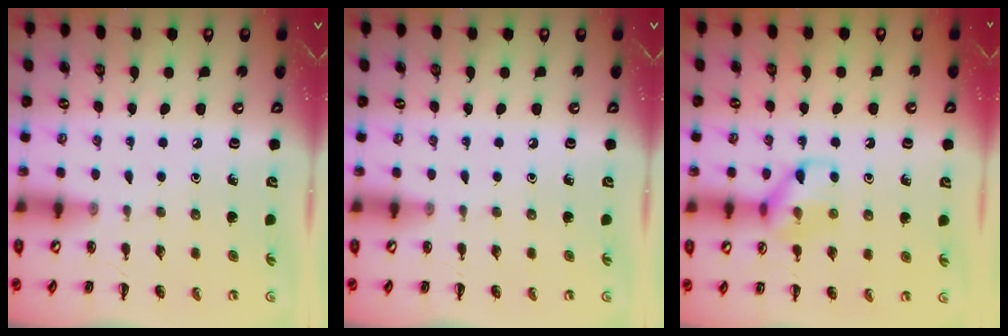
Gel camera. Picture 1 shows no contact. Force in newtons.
{"total": 0.0}
{"total": 9.5, "press": 9.5, "slide": 0.2}